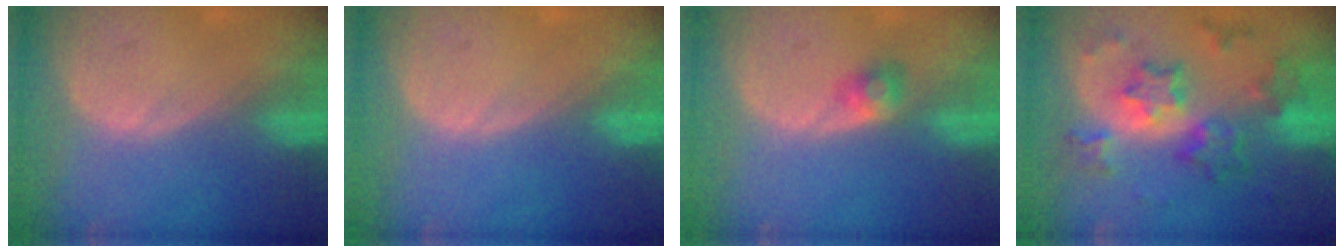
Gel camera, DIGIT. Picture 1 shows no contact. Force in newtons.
{"total": 0.0}
{"total": 2.5, "press": 2.3, "slide": 0.9}
{"total": 9.5, "press": 9.5, "slide": 0.8}